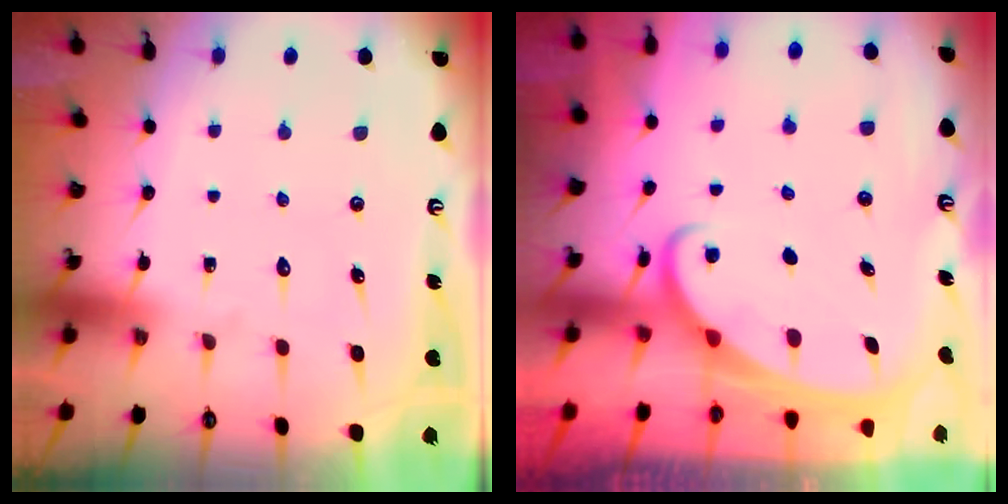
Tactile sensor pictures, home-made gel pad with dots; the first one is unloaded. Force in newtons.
{"total": 2.2, "press": 2.2, "slide": 0.3}